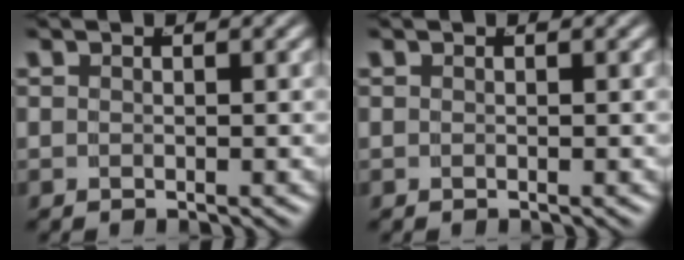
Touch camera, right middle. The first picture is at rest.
{"total": 0.0}